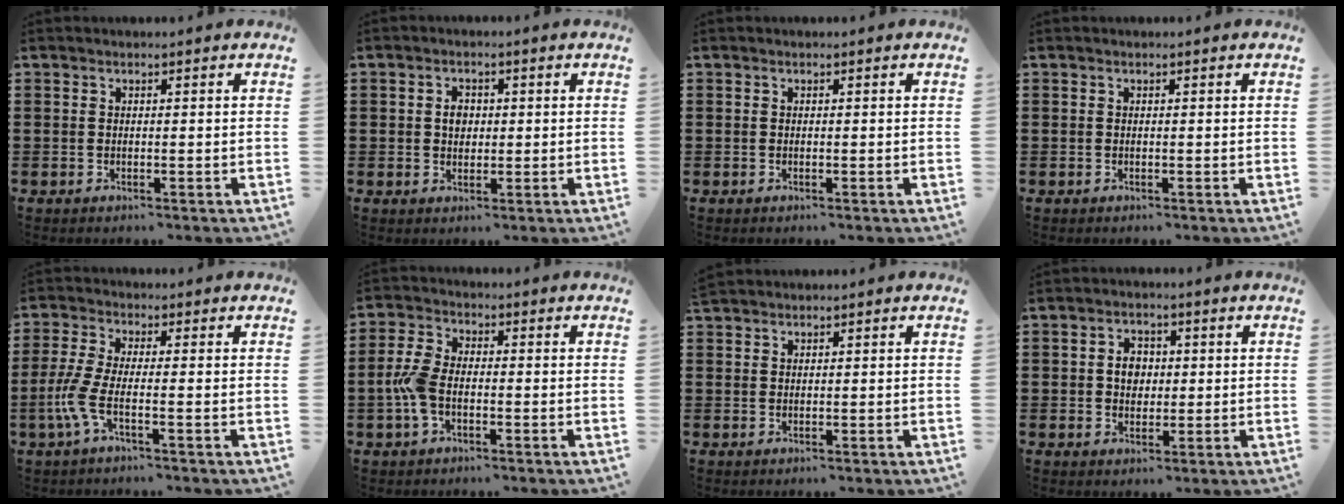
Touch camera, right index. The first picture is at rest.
{"total": 2.4, "force": [0.2, 1.8, 1.6], "torque": [-0.027, 0.005, 0.001]}
{"total": 0.0}
{"total": 0.0}
{"total": 5.2, "force": [-1.9, 1.3, 4.7], "torque": [-0.127, -0.016, -0.045]}
{"total": 5.6, "force": [-1.4, 3.0, 4.5], "torque": [-0.114, -0.002, -0.034]}
{"total": 1.1, "force": [1.0, 0.2, -0.1], "torque": [-0.001, 0.001, 0.021]}
{"total": 3.4, "force": [0.2, 2.6, 2.1], "torque": [-0.040, 0.008, 0.000]}